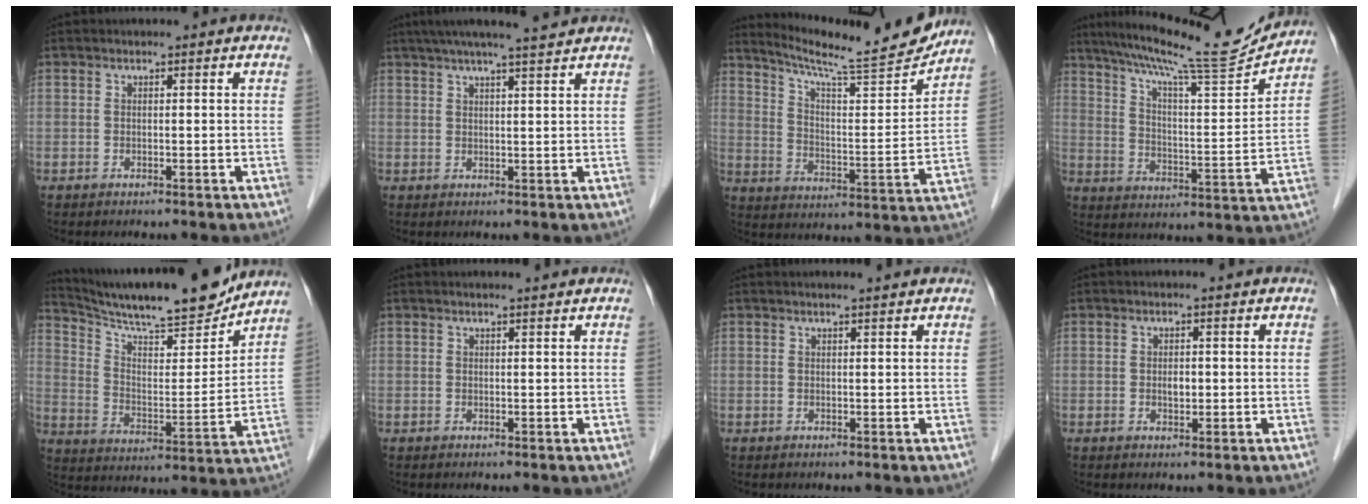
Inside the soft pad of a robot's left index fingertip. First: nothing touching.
{"total": 9.1, "force": [7.7, -0.4, 4.9], "torque": [-0.075, 0.015, 0.100]}
{"total": 17.4, "force": [16.1, 0.2, 6.6], "torque": [-0.110, -0.042, 0.234]}
{"total": 17.9, "force": [16.3, -0.2, 7.5], "torque": [-0.128, -0.027, 0.242]}
{"total": 18.7, "force": [17.1, 1.6, 7.4], "torque": [-0.133, -0.023, 0.264]}
{"total": 1.2, "force": [1.1, -0.3, 0.5], "torque": [-0.008, 0.002, 0.015]}
{"total": 1.7, "force": [1.4, -0.4, 0.8], "torque": [-0.010, 0.003, 0.019]}
{"total": 1.4, "force": [-0.3, 0.8, 1.1], "torque": [-0.017, -0.004, -0.006]}